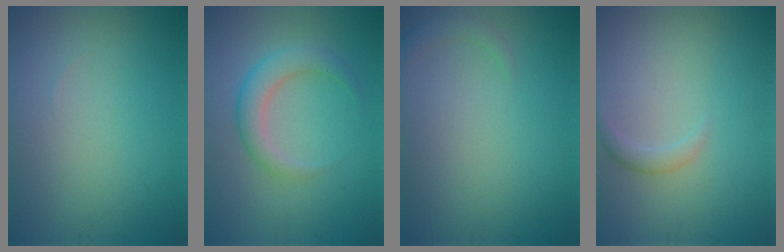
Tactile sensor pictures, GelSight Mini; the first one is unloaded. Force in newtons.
{"total": 3.2, "press": 3.2, "slide": 0.3}
{"total": 1.3, "press": 1.3, "slide": 0.2}
{"total": 1.2, "press": 1.2, "slide": 0.0}